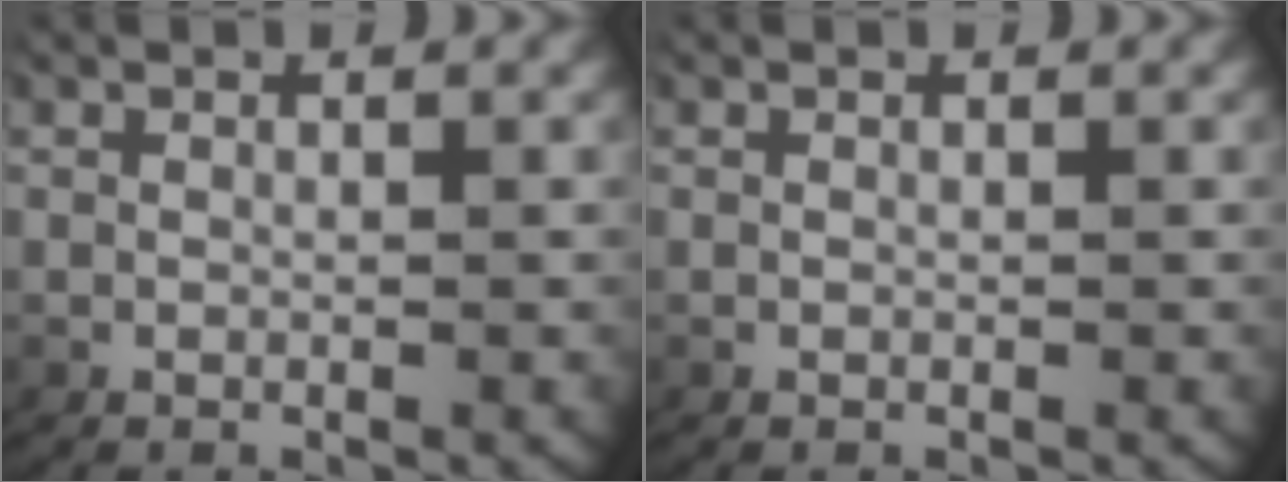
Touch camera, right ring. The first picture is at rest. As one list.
[{"total": 0.0}]